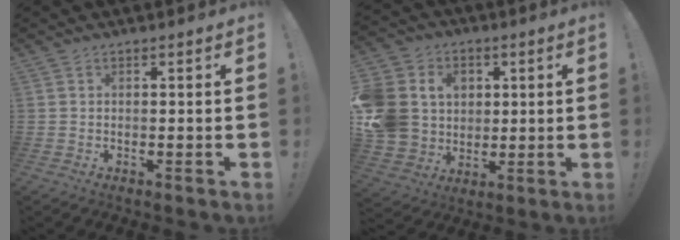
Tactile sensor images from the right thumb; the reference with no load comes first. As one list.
[{"total": 15.0, "force": [1.9, 13.3, 6.6], "torque": [-0.122, 0.000, 0.052]}]